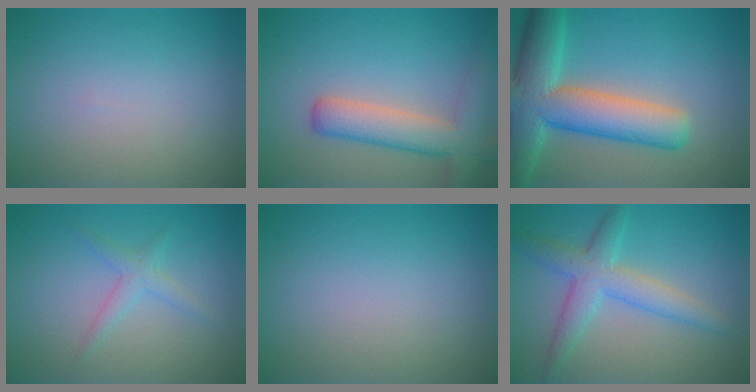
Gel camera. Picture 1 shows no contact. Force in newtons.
{"total": 5.6, "press": 5.6, "slide": 0.4}
{"total": 10.0, "press": 9.9, "slide": 0.8}
{"total": 1.0, "press": 1.0, "slide": 0.1}
{"total": 0.0}
{"total": 4.4, "press": 4.4, "slide": 0.1}